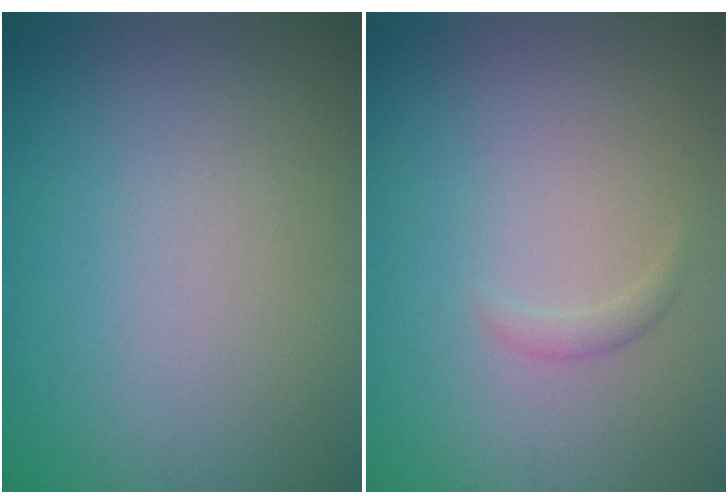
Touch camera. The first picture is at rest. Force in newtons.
{"total": 0.8, "press": 0.8, "slide": 0.1}